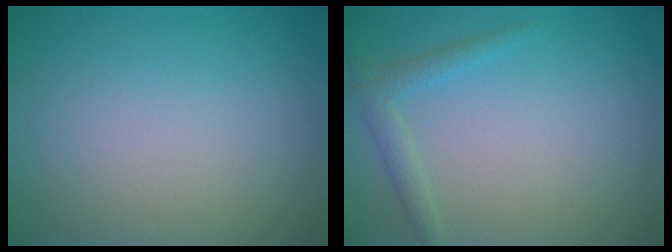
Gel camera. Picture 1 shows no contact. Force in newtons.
{"total": 1.8, "press": 1.7, "slide": 0.1}